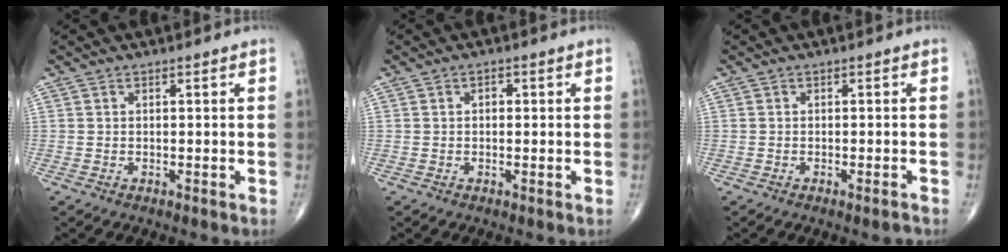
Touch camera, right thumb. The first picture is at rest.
{"total": 1.2, "force": [0.2, 0.8, 0.8], "torque": [-0.008, 0.003, 0.002]}
{"total": 1.1, "force": [-0.8, 0.0, 0.7], "torque": [-0.013, 0.001, -0.011]}